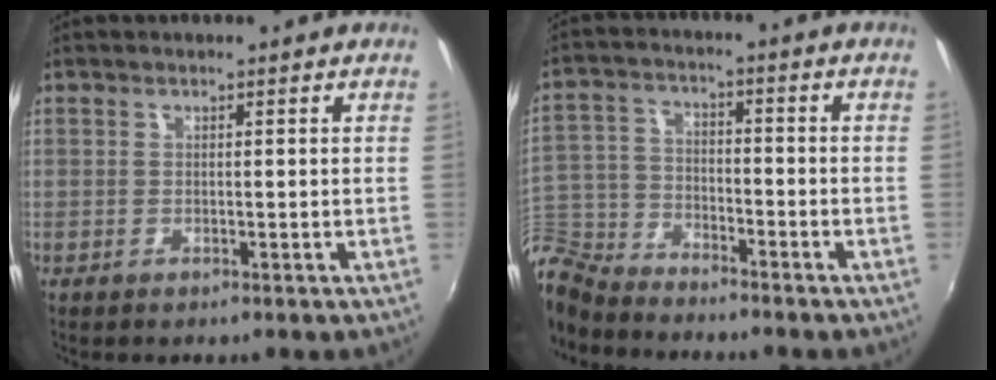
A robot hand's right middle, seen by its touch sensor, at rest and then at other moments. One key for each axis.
{"total": 11.4, "fx": -9.7, "fy": 4.8, "fz": 3.7, "tx": -0.100, "ty": -0.001, "tz": -0.189}